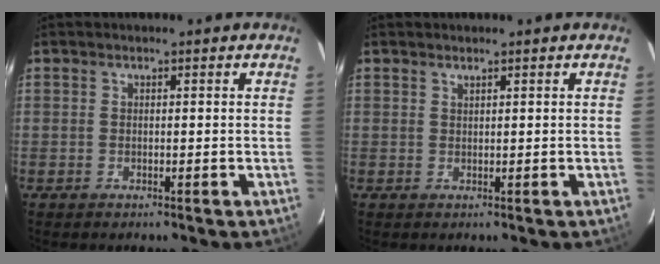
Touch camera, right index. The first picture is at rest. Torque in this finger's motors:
{"motor_torque": [-0.12, 0.06, -0.01, -0.01]}